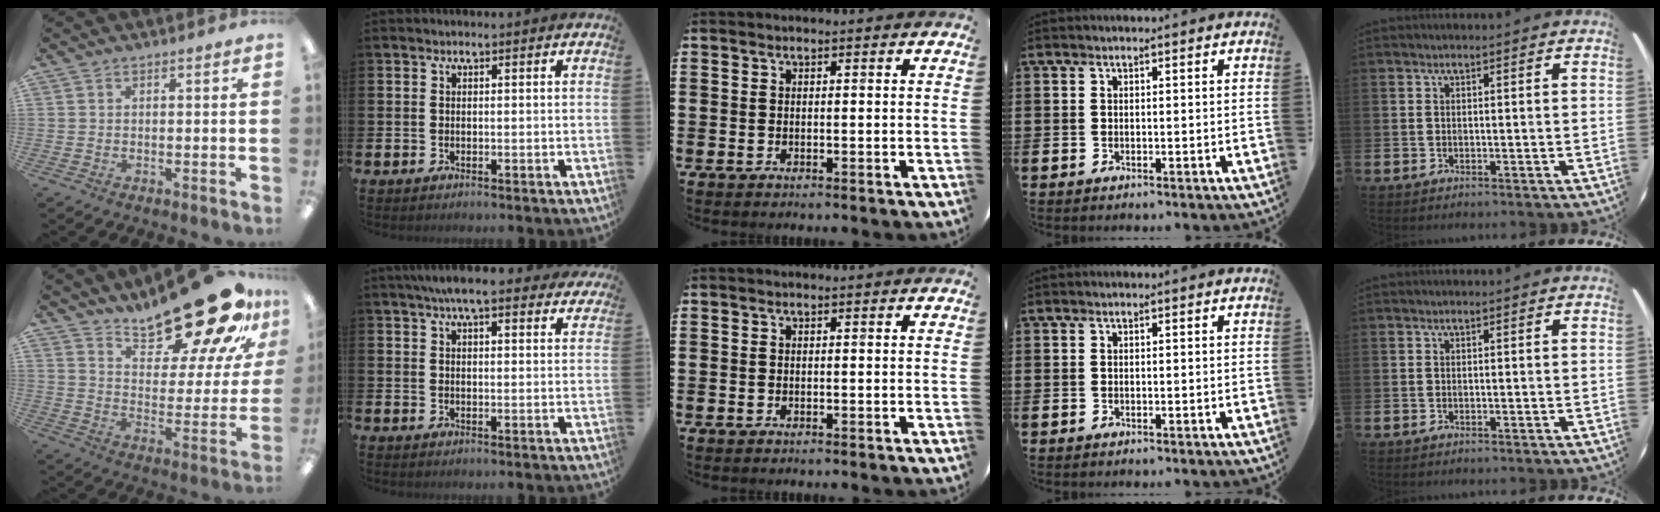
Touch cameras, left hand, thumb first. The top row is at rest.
{"thumb": {"total": 23.9, "force": [19.1, 6.3, 12.8], "torque": [-0.179, -0.133, 0.313]}, "index": {"total": 6.2, "force": [5.5, 1.2, 2.6], "torque": [-0.048, -0.019, 0.099]}}